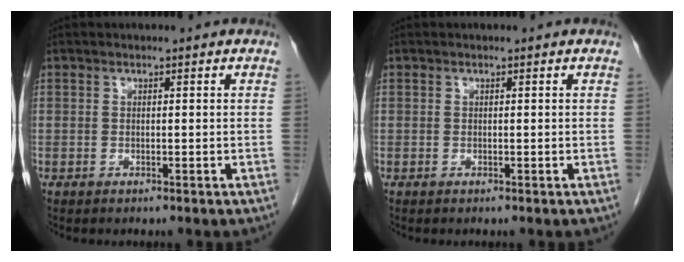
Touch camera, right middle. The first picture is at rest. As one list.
[{"total": 0.0}]